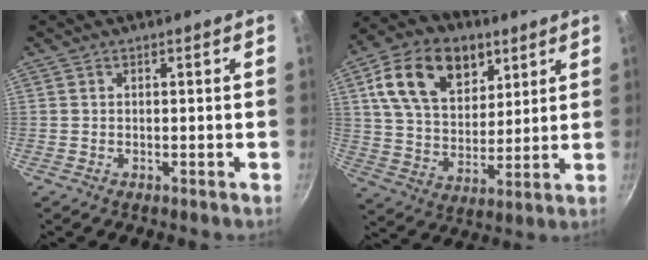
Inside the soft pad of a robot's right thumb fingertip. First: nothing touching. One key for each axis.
{"total": 18.9, "fx": 8.4, "fy": 12.4, "fz": 11.5, "tx": -0.174, "ty": -0.020, "tz": 0.142}